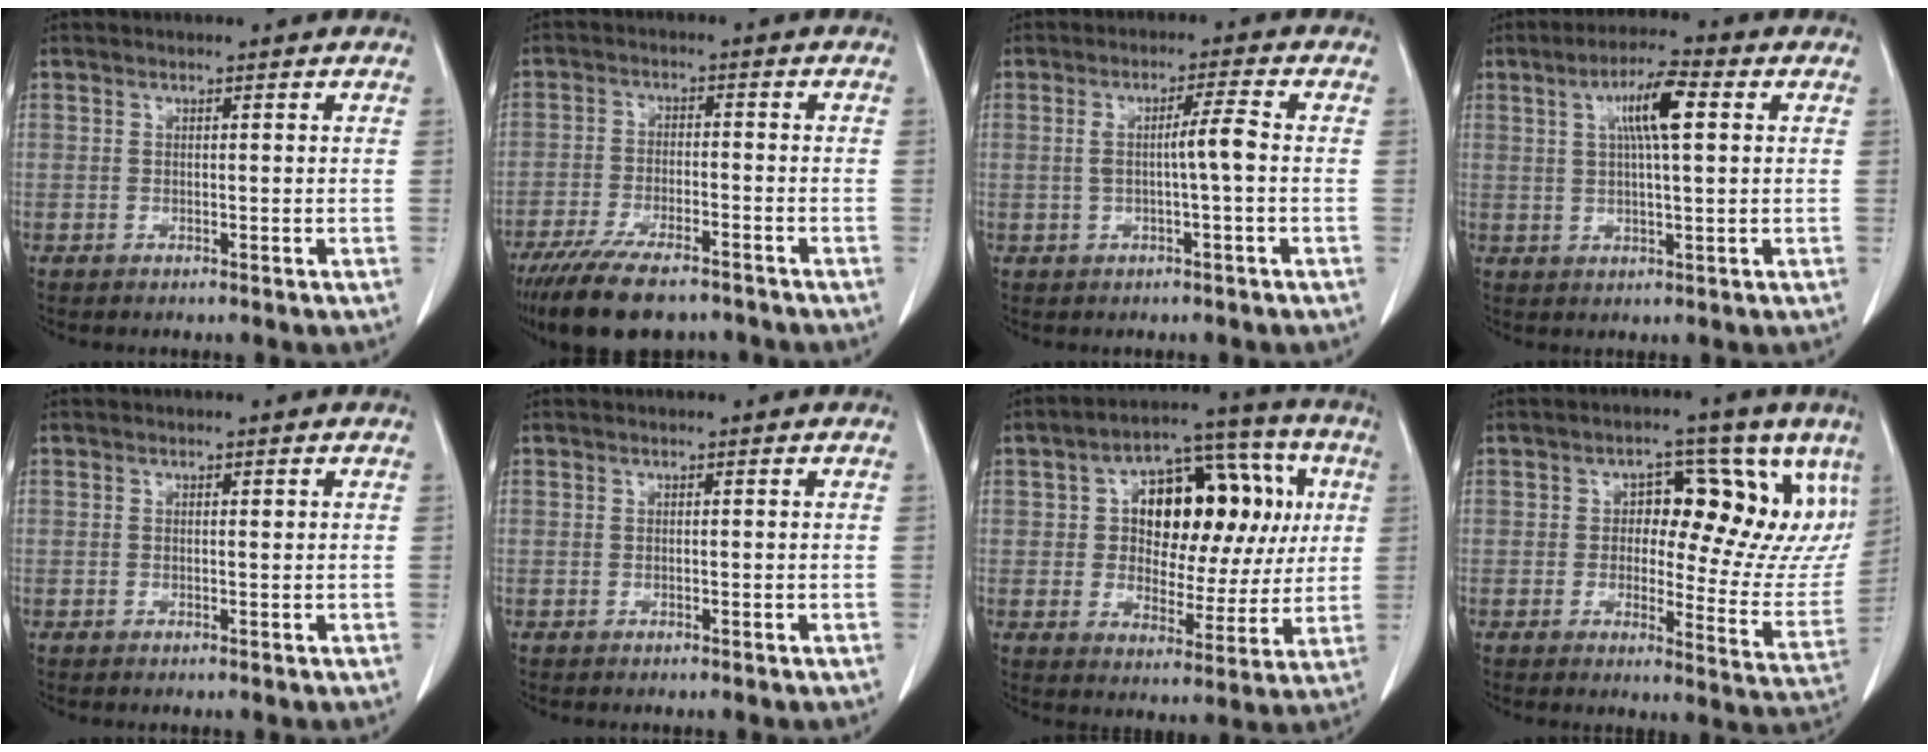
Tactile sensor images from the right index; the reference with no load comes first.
{"total": 14.1, "force": [-10.8, 4.4, 7.9], "torque": [-0.152, -0.023, -0.176]}
{"total": 4.7, "force": [-0.3, 0.1, 4.6], "torque": [-0.085, 0.011, -0.001]}
{"total": 8.1, "force": [2.3, 1.5, 7.6], "torque": [-0.138, 0.015, 0.042]}
{"total": 0.8, "force": [0.1, 0.4, 0.7], "torque": [-0.018, 0.004, 0.004]}
{"total": 0.0}
{"total": 20.4, "force": [3.9, 11.1, 16.7], "torque": [-0.255, 0.053, 0.062]}
{"total": 18.4, "force": [6.1, 8.8, 14.9], "torque": [-0.198, 0.023, 0.084]}